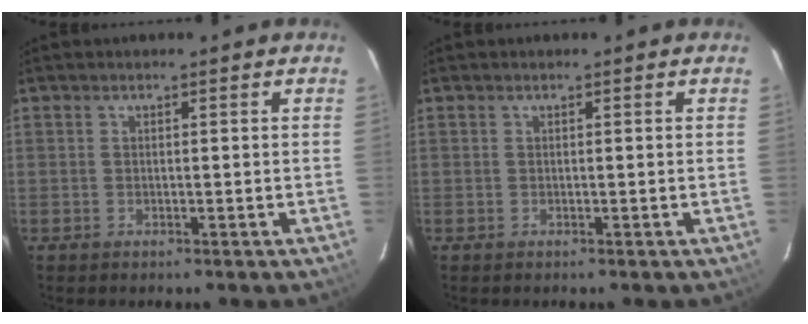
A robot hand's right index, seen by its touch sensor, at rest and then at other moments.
{"total": 0.0}